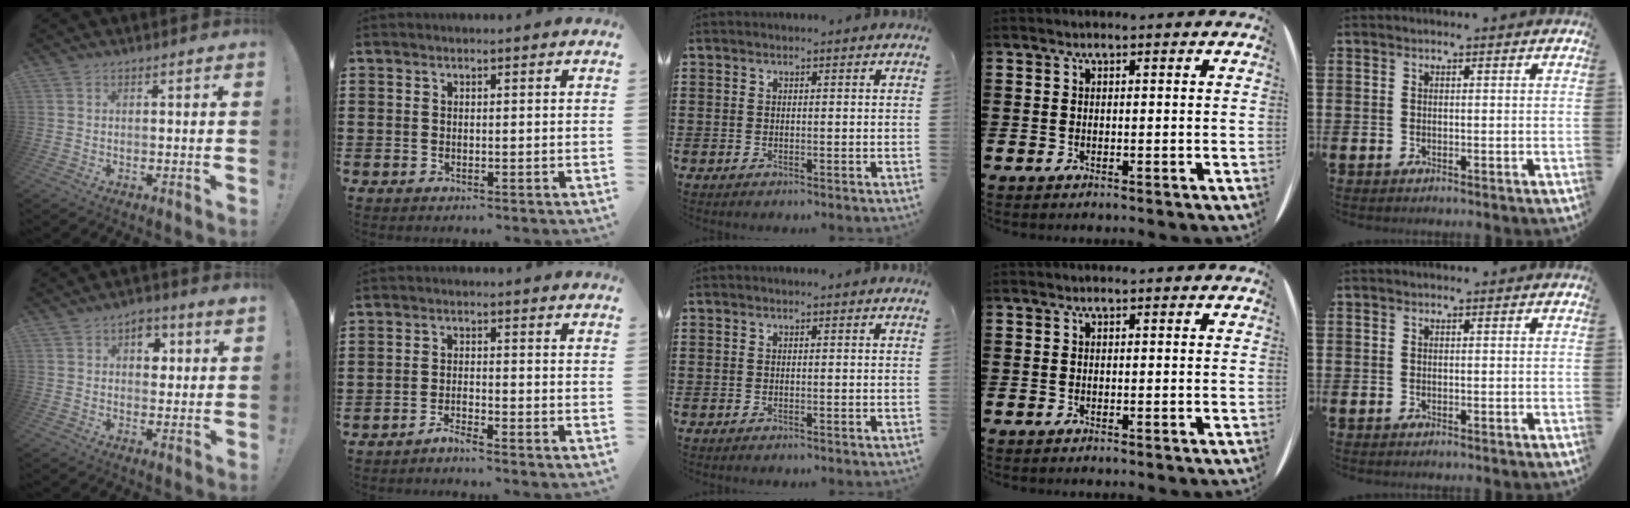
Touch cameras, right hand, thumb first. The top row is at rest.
{"thumb": {"total": 6.1, "force": [2.6, 4.2, 3.5], "torque": [-0.032, -0.010, 0.039]}, "index": {"total": 1.9, "force": [-1.8, -0.3, 0.3], "torque": [-0.006, 0.004, -0.036]}}